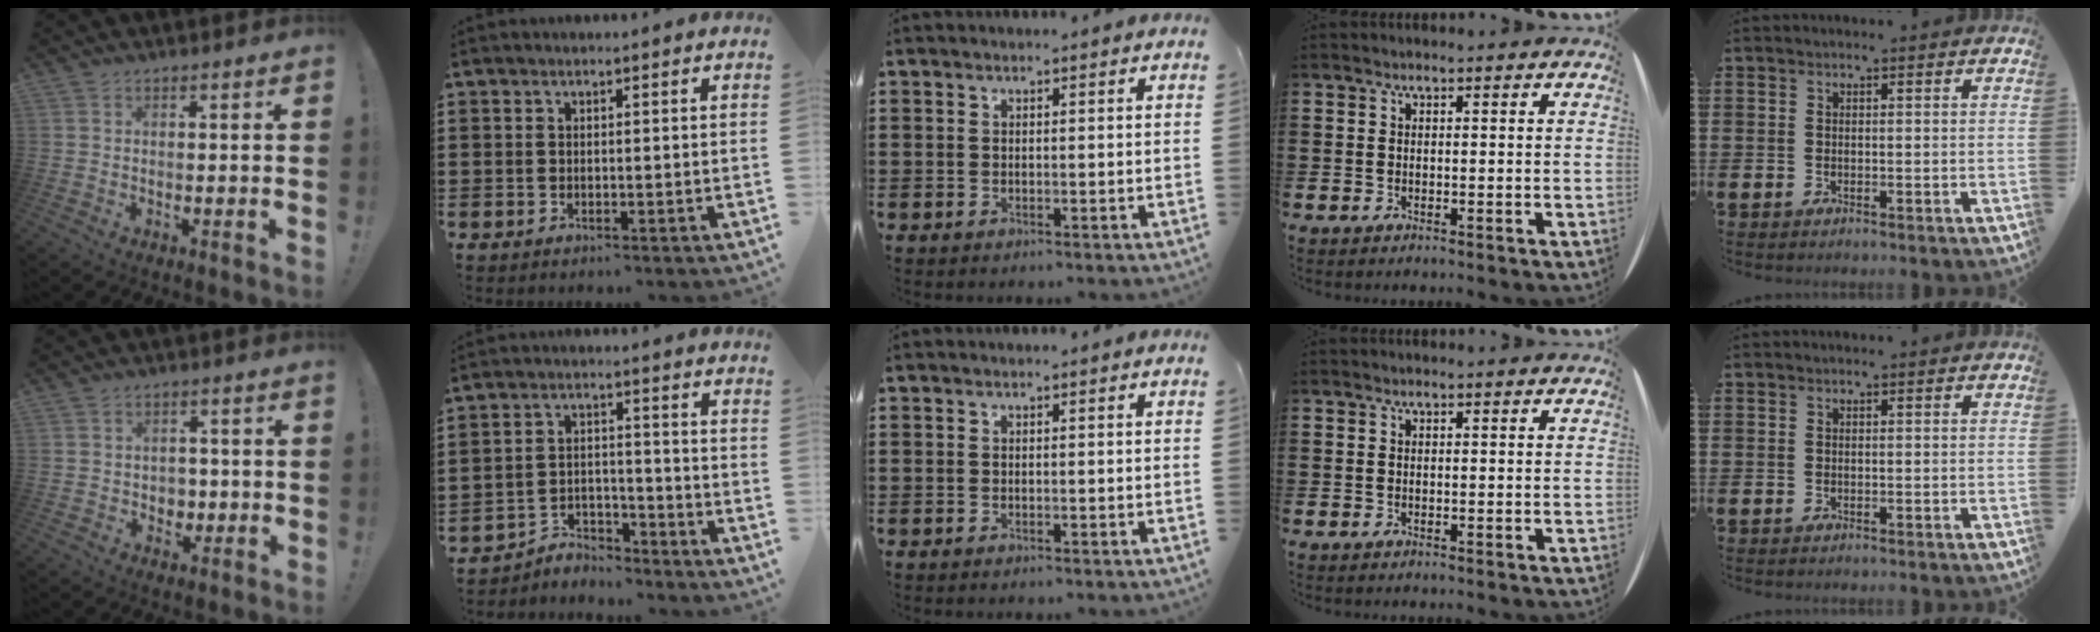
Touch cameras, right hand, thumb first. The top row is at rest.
{"thumb": {"total": 4.4, "force": [0.2, 4.2, 1.1], "torque": [-0.006, -0.006, 0.005]}, "index": {"total": 4.2, "force": [-4.1, 0.8, 0.3], "torque": [-0.012, 0.006, -0.085]}}